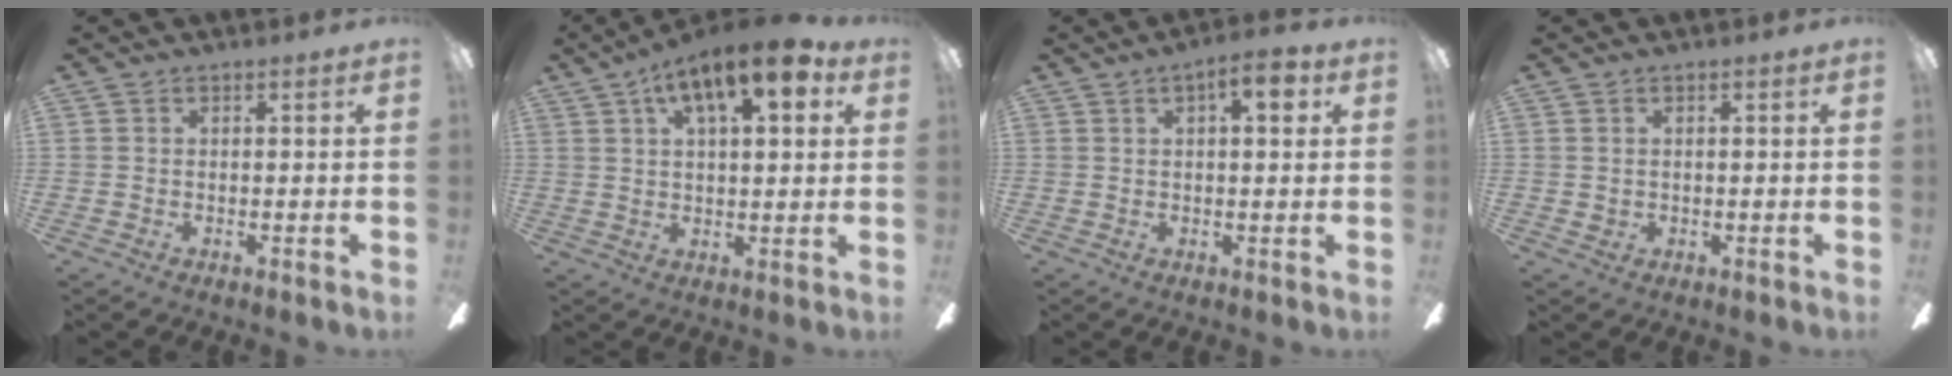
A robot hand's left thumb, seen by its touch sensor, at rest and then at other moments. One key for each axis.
{"total": 13.5, "fx": 7.1, "fy": 4.7, "fz": 10.5, "tx": -0.158, "ty": -0.022, "tz": 0.114}
{"total": 6.0, "fx": 2.6, "fy": 2.0, "fz": 5.0, "tx": -0.062, "ty": -0.008, "tz": 0.035}
{"total": 1.2, "fx": 0.6, "fy": 1.0, "fz": 0.2, "tx": -0.005, "ty": 0.005, "tz": 0.011}